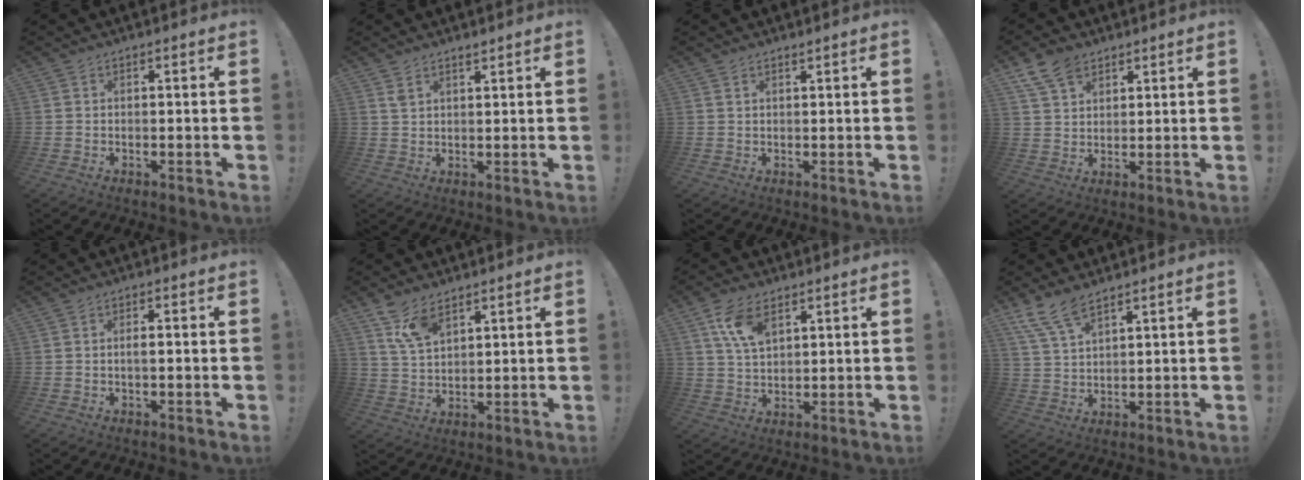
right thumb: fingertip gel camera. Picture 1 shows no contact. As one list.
[{"total": 2.6, "force": [2.2, 1.0, 1.2], "torque": [-0.018, -0.014, 0.039]}, {"total": 1.1, "force": [0.9, 0.2, 0.6], "torque": [-0.012, 0.000, 0.018]}, {"total": 8.6, "force": [5.5, 5.3, 3.9], "torque": [-0.074, -0.016, 0.109]}, {"total": 1.6, "force": [-0.5, 0.2, 1.5], "torque": [-0.027, 0.002, -0.011]}, {"total": 8.4, "force": [5.8, 3.7, 4.8], "torque": [-0.099, -0.022, 0.111]}, {"total": 8.8, "force": [4.7, 4.7, 5.8], "torque": [-0.121, -0.011, 0.090]}, {"total": 7.8, "force": [6.1, 2.4, 4.2], "torque": [-0.095, -0.026, 0.119]}]